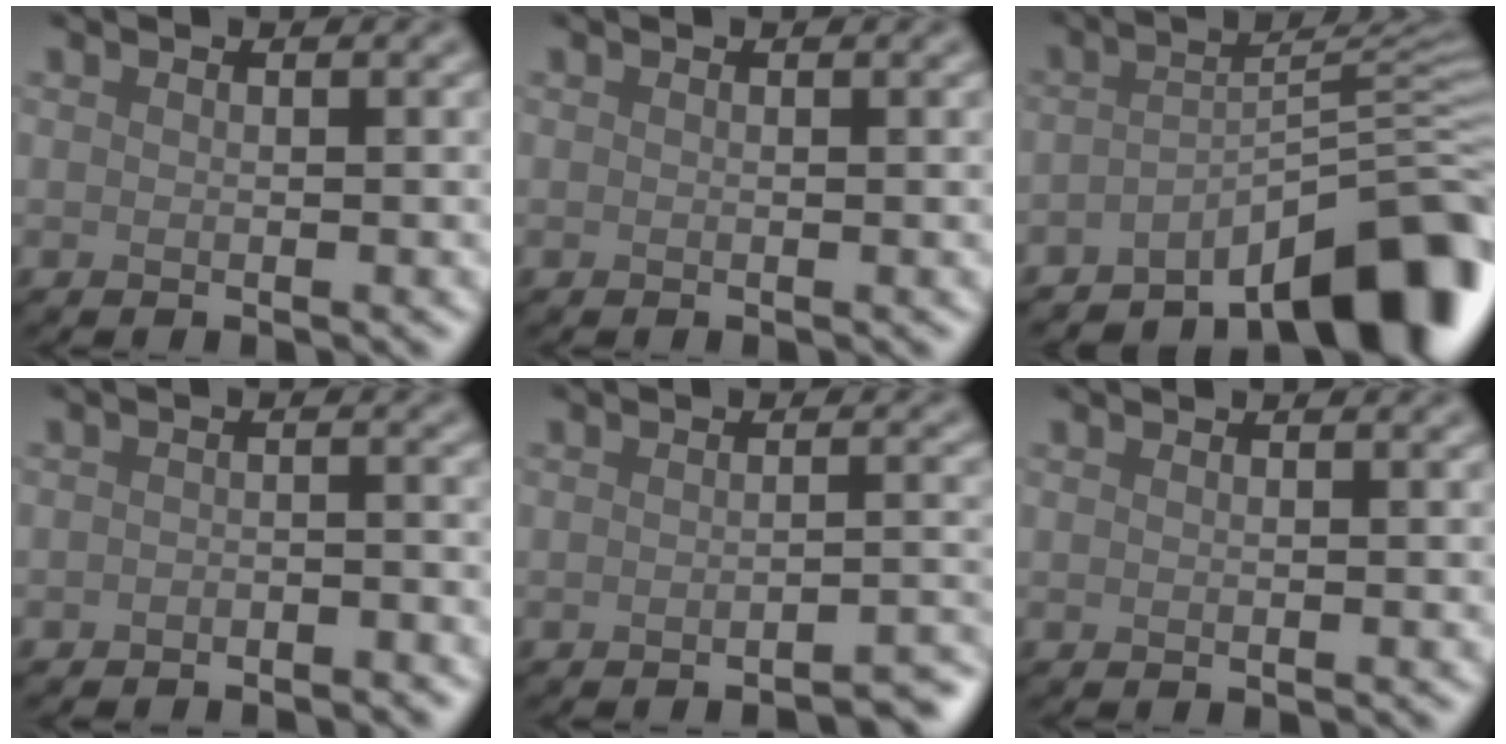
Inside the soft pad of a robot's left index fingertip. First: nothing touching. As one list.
[{"total": 0.0}, {"total": 10.3, "force": [-6.5, 2.7, 7.6], "torque": [-0.087, 0.005, -0.109]}, {"total": 1.9, "force": [-1.7, 0.7, 0.5], "torque": [-0.002, 0.006, -0.026]}, {"total": 3.0, "force": [-2.3, 0.6, 1.9], "torque": [-0.012, 0.010, -0.035]}, {"total": 0.0}]